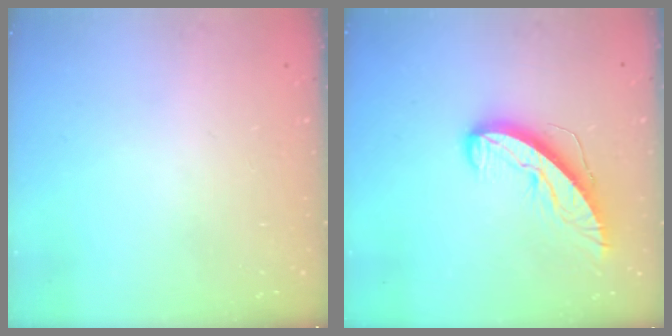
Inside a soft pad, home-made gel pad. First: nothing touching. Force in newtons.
{"total": 9.9, "press": 9.9, "slide": 0.4}